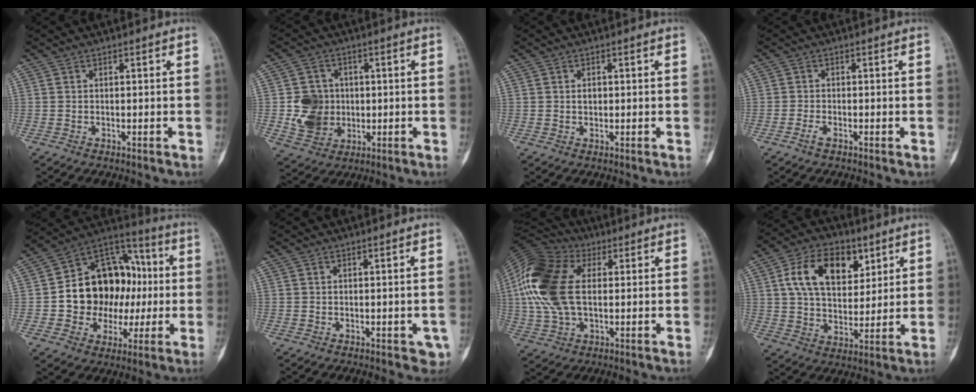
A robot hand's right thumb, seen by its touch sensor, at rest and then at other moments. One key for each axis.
{"total": 9.0, "fx": -0.3, "fy": 7.9, "fz": 4.2, "tx": -0.044, "ty": 0.002, "tz": 0.004}
{"total": 3.5, "fx": 0.3, "fy": 2.8, "fz": 2.1, "tx": -0.011, "ty": 0.003, "tz": 0.003}
{"total": 1.4, "fx": -0.9, "fy": 0.6, "fz": 0.9, "tx": -0.019, "ty": 0.000, "tz": -0.023}
{"total": 20.3, "fx": 0.1, "fy": 15.5, "fz": 13.2, "tx": -0.145, "ty": 0.039, "tz": 0.009}
{"total": 2.2, "fx": -0.4, "fy": 1.5, "fz": 1.6, "tx": 0.001, "ty": 0.001, "tz": -0.002}
{"total": 18.6, "fx": 2.8, "fy": 11.2, "fz": 14.5, "tx": -0.320, "ty": 0.013, "tz": 0.047}
{"total": 15.1, "fx": 5.7, "fy": 9.5, "fz": 10.3, "tx": -0.142, "ty": -0.013, "tz": 0.104}